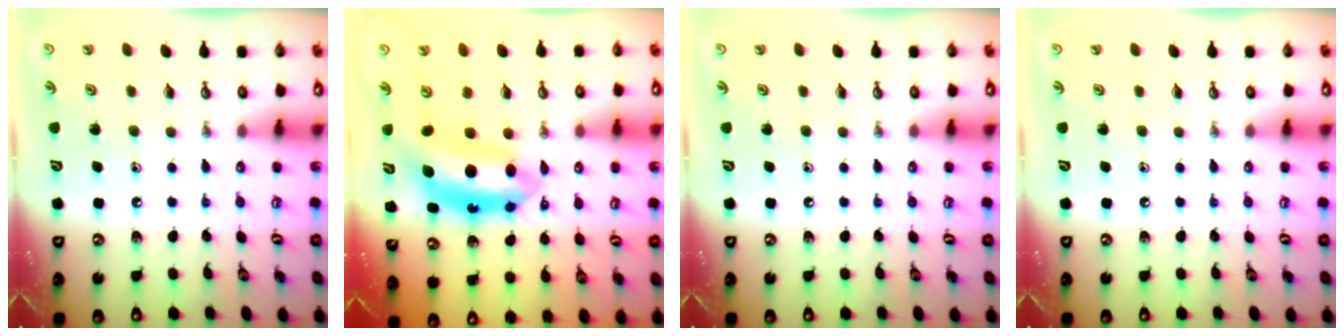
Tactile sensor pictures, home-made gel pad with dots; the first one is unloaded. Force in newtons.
{"total": 8.3, "press": 8.2, "slide": 1.1}
{"total": 0.0}
{"total": 0.0}